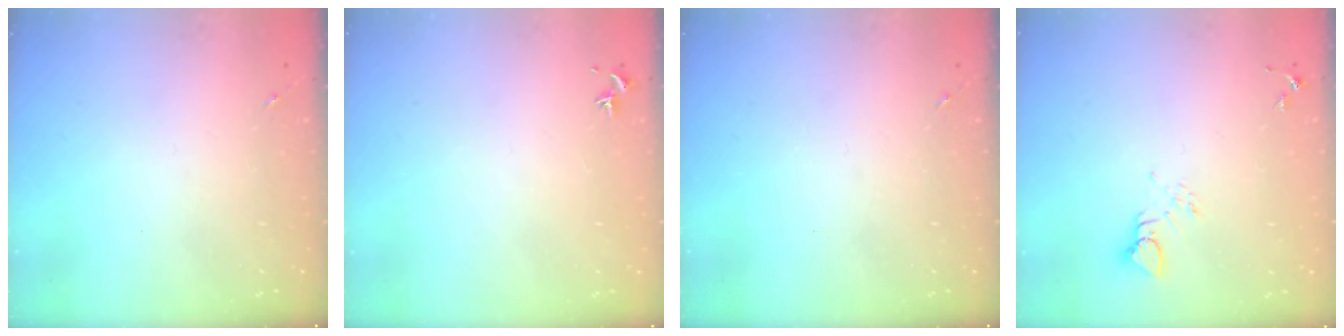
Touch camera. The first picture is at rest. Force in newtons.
{"total": 0.7, "press": 0.5, "slide": 0.4}
{"total": 0.0}
{"total": 3.8, "press": 3.8, "slide": 0.5}